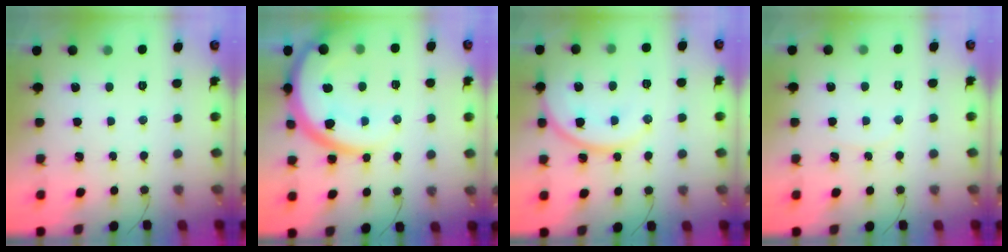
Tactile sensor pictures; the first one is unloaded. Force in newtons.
{"total": 15.3, "press": 15.2, "slide": 1.3}
{"total": 11.7, "press": 11.7, "slide": 1.0}
{"total": 4.8, "press": 4.1, "slide": 2.5}